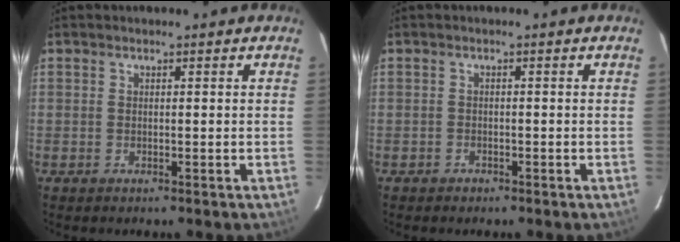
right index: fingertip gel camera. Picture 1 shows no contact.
{"total": 1.2, "force": [-0.9, 0.8, 0.0], "torque": [-0.004, 0.005, -0.014]}